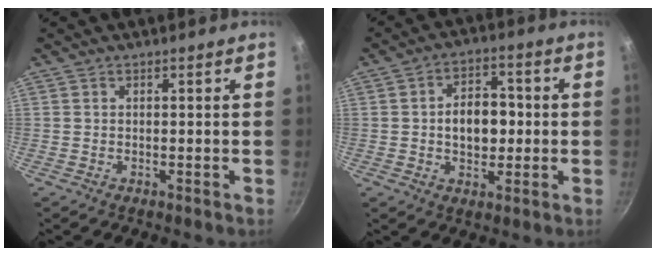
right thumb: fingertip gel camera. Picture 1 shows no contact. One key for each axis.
{"total": 8.8, "fx": -0.1, "fy": 5.8, "fz": 6.7, "tx": -0.074, "ty": 0.014, "tz": -0.005}